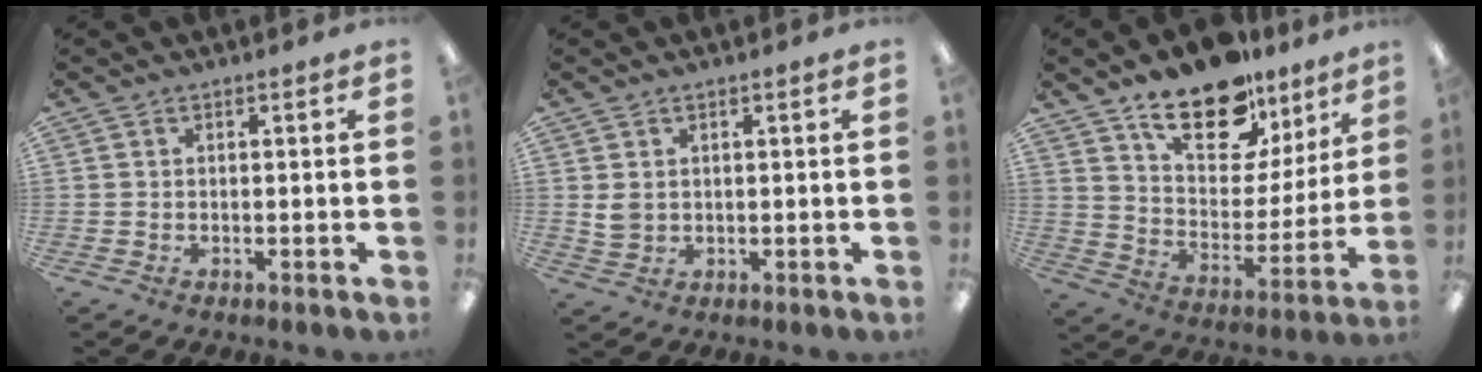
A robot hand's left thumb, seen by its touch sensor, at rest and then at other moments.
{"total": 3.0, "force": [1.2, 2.2, 1.6], "torque": [-0.024, 0.000, 0.021]}
{"total": 18.3, "force": [13.5, 8.7, 8.8], "torque": [-0.138, -0.086, 0.239]}